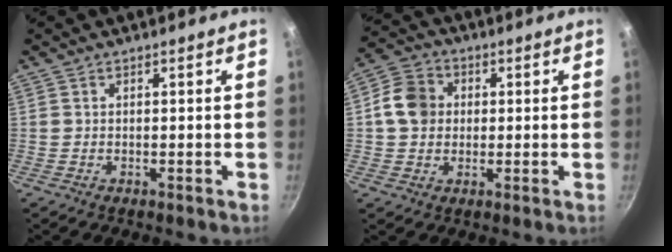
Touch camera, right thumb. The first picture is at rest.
{"total": 8.1, "force": [0.8, 7.0, 4.1], "torque": [-0.051, 0.011, -0.001]}